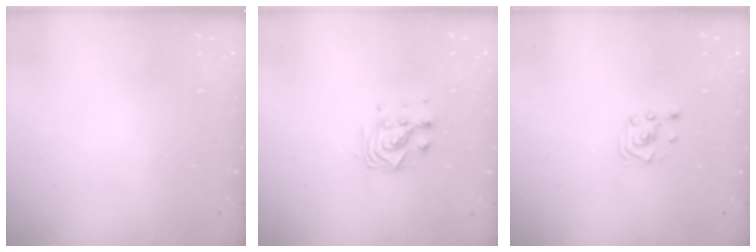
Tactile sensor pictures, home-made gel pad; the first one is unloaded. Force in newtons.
{"total": 6.1, "press": 6.1, "slide": 0.3}
{"total": 3.1, "press": 2.8, "slide": 1.3}